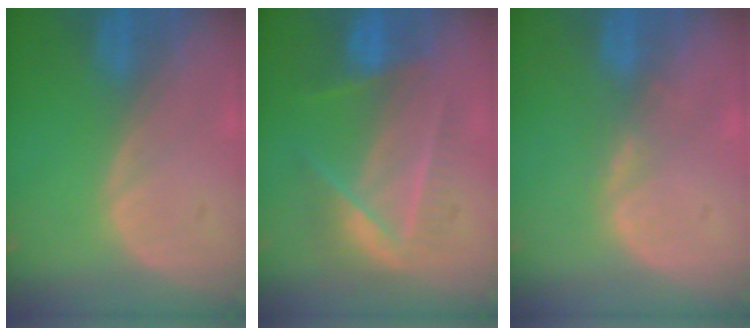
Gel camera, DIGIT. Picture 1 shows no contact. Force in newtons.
{"total": 7.2, "press": 6.7, "slide": 2.8}
{"total": 1.9, "press": 1.5, "slide": 1.1}